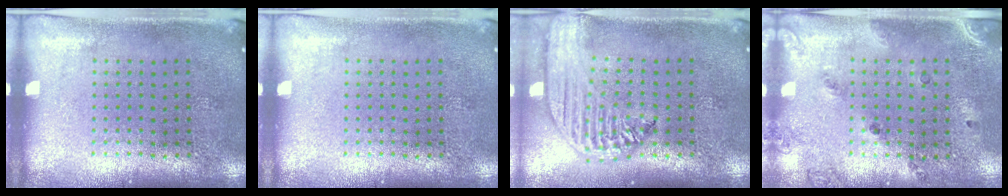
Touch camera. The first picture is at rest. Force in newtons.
{"total": 0.0}
{"total": 2.6, "press": 2.2, "slide": 1.4}
{"total": 1.6, "press": 1.1, "slide": 1.1}